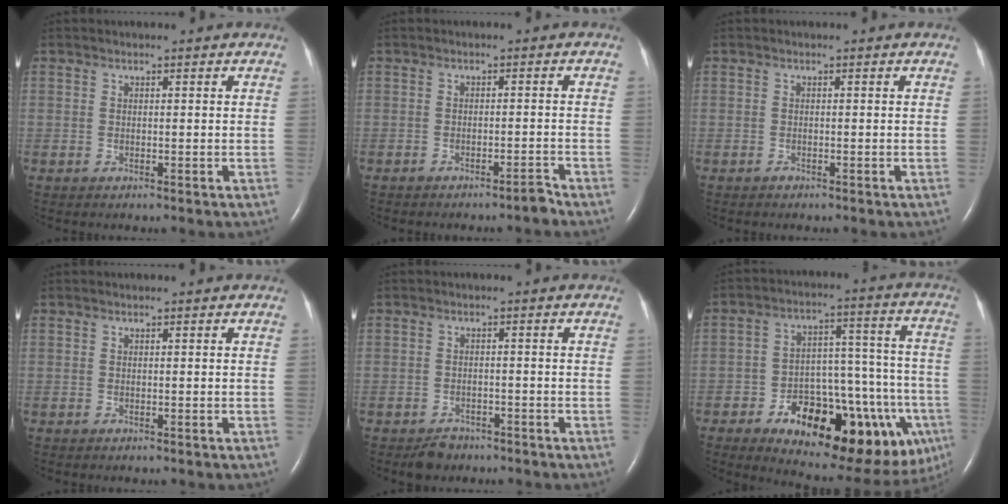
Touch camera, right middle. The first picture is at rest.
{"total": 1.8, "force": [-1.7, 0.0, 0.7], "torque": [-0.011, 0.002, -0.027]}
{"total": 0.0}
{"total": 0.0}
{"total": 2.7, "force": [-2.1, 1.6, 0.5], "torque": [-0.018, 0.002, -0.029]}
{"total": 25.3, "force": [-11.0, 9.4, 20.7], "torque": [-0.230, 0.025, -0.141]}